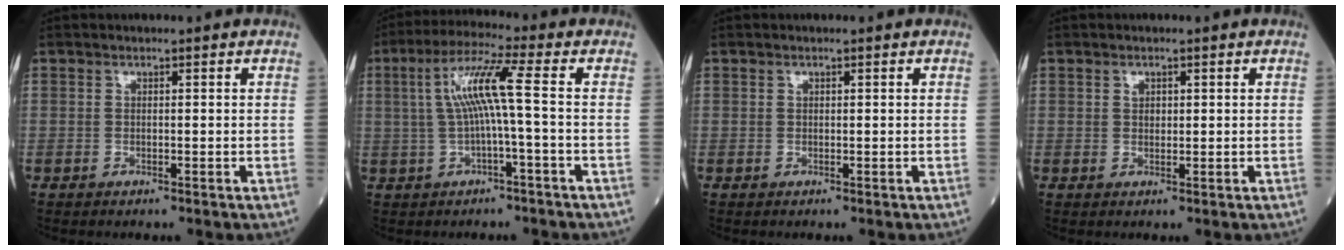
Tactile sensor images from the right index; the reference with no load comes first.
{"total": 7.9, "force": [0.3, -0.6, 7.8], "torque": [-0.152, 0.023, 0.007]}
{"total": 0.0}
{"total": 1.1, "force": [0.5, 0.7, 0.7], "torque": [-0.010, -0.003, 0.009]}